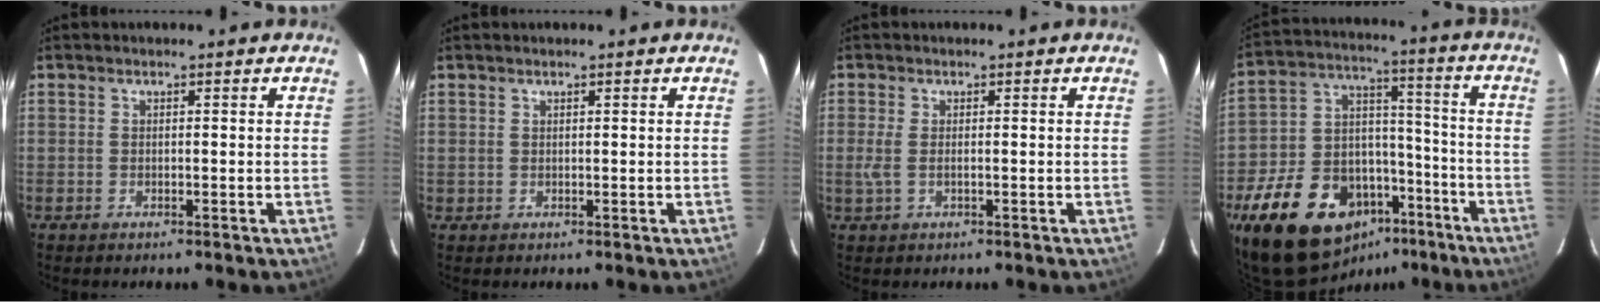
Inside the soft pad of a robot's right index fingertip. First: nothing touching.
{"total": 0.9, "force": [0.3, 0.8, -0.1], "torque": [0.006, 0.005, 0.004]}
{"total": 2.9, "force": [-0.2, 1.1, 2.6], "torque": [-0.058, -0.004, -0.002]}
{"total": 23.7, "force": [-14.7, 14.3, 12.0], "torque": [-0.252, 0.043, -0.210]}